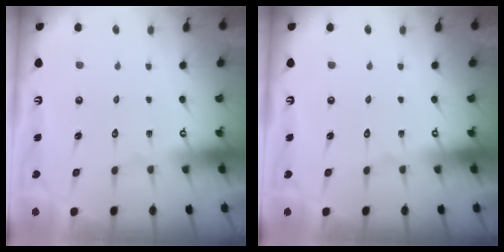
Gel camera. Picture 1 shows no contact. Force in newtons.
{"total": 0.0}